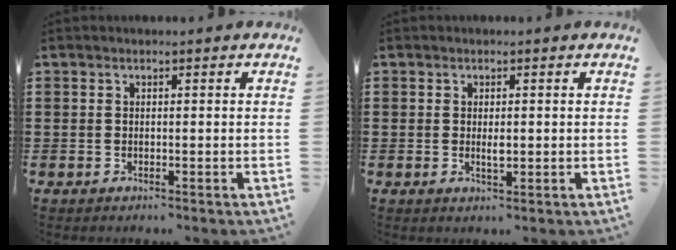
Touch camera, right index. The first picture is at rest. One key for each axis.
{"total": 1.7, "fx": 0.0, "fy": 0.5, "fz": 1.6, "tx": -0.030, "ty": 0.000, "tz": 0.000}